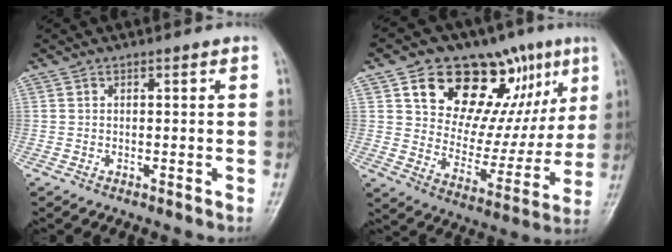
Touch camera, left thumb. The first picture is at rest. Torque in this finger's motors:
{"motor_torque": [0.41, 0.99, 1.40, -0.79, 0.08]}